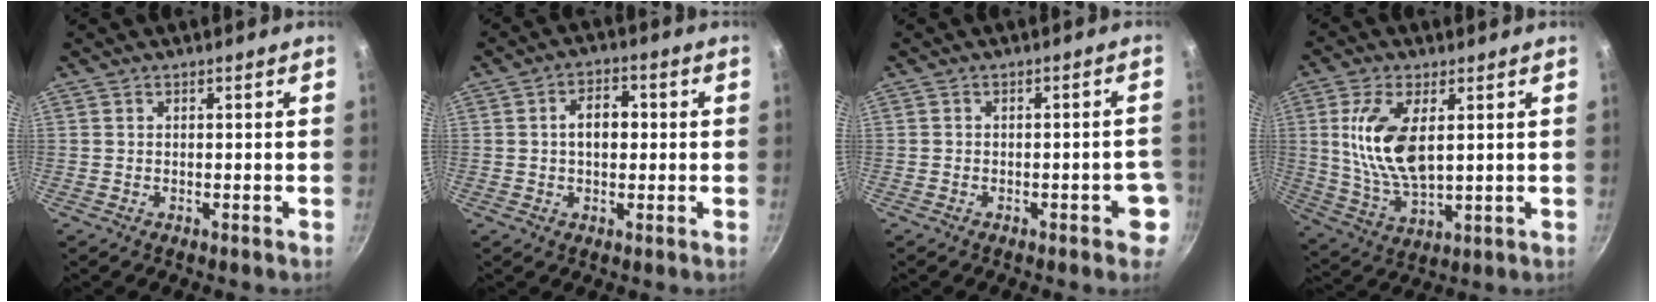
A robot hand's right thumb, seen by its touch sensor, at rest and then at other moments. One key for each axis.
{"total": 5.9, "fx": 0.3, "fy": 3.9, "fz": 4.4, "tx": -0.047, "ty": 0.016, "tz": 0.000}
{"total": 4.5, "fx": -1.8, "fy": 2.2, "fz": 3.5, "tx": -0.017, "ty": 0.025, "tz": -0.019}
{"total": 13.0, "fx": 2.7, "fy": 6.2, "fz": 11.1, "tx": -0.215, "ty": -0.014, "tz": 0.060}